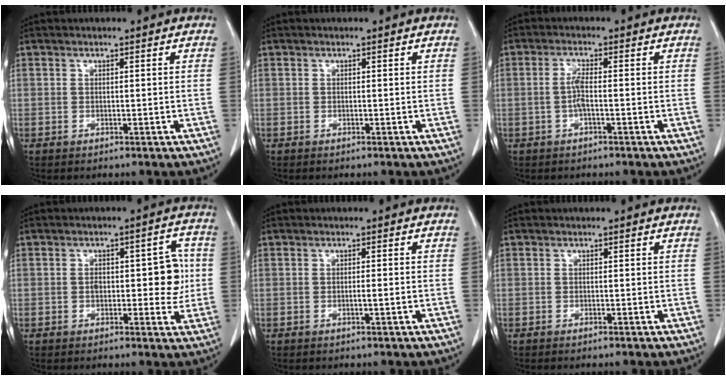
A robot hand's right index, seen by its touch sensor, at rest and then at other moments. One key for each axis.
{"total": 0.0}
{"total": 2.5, "fx": -0.6, "fy": 0.2, "fz": 2.4, "tx": -0.052, "ty": 0.001, "tz": -0.014}
{"total": 6.7, "fx": -0.1, "fy": 3.0, "fz": 5.9, "tx": -0.071, "ty": 0.015, "tz": 0.001}
{"total": 1.2, "fx": -0.3, "fy": -0.1, "fz": 1.2, "tx": -0.021, "ty": -0.001, "tz": -0.004}
{"total": 0.5, "fx": -0.5, "fy": 0.0, "fz": 0.3, "tx": -0.006, "ty": -0.001, "tz": -0.009}